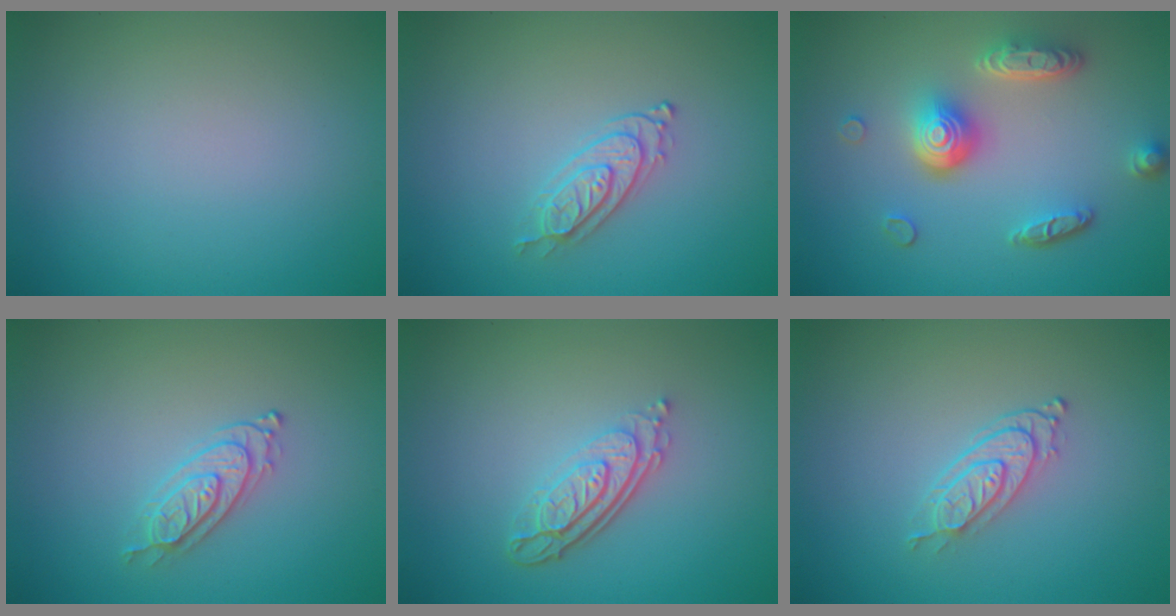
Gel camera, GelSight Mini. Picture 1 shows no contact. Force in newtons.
{"total": 2.2, "press": 2.0, "slide": 0.7}
{"total": 5.0, "press": 3.7, "slide": 3.4}
{"total": 2.2, "press": 2.1, "slide": 0.7}
{"total": 4.0, "press": 2.8, "slide": 2.9}
{"total": 2.7, "press": 2.1, "slide": 1.6}